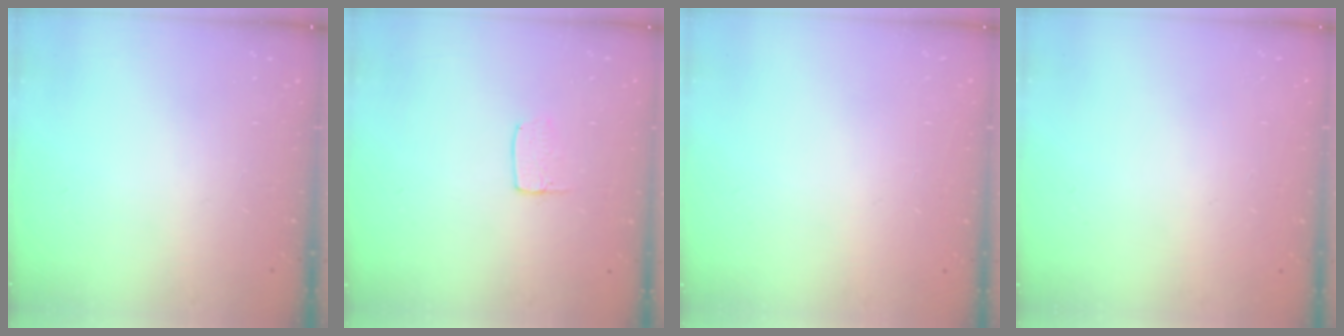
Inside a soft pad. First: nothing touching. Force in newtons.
{"total": 3.4, "press": 3.3, "slide": 0.3}
{"total": 0.0}
{"total": 0.0}